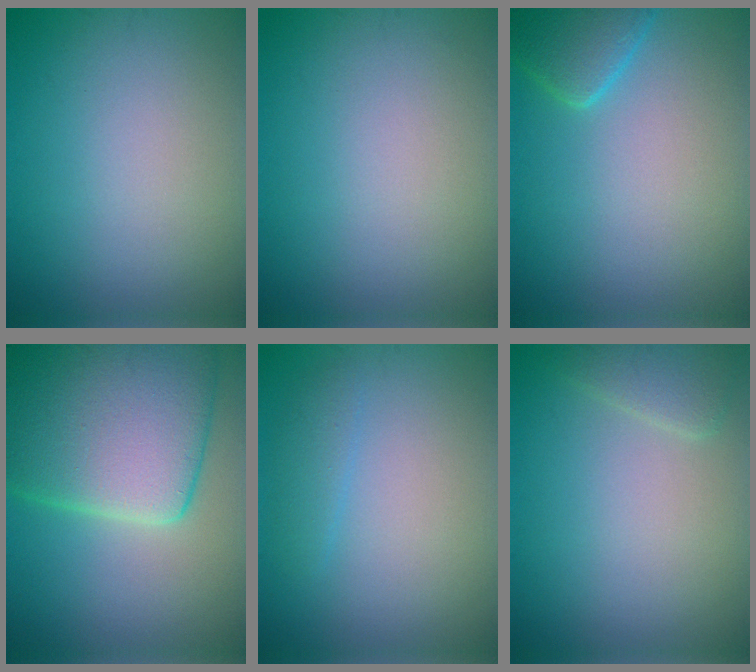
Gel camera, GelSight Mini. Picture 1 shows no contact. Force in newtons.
{"total": 0.0}
{"total": 2.4, "press": 2.4, "slide": 0.3}
{"total": 12.9, "press": 12.9, "slide": 0.7}
{"total": 1.4, "press": 1.4, "slide": 0.0}
{"total": 1.6, "press": 1.6, "slide": 0.2}